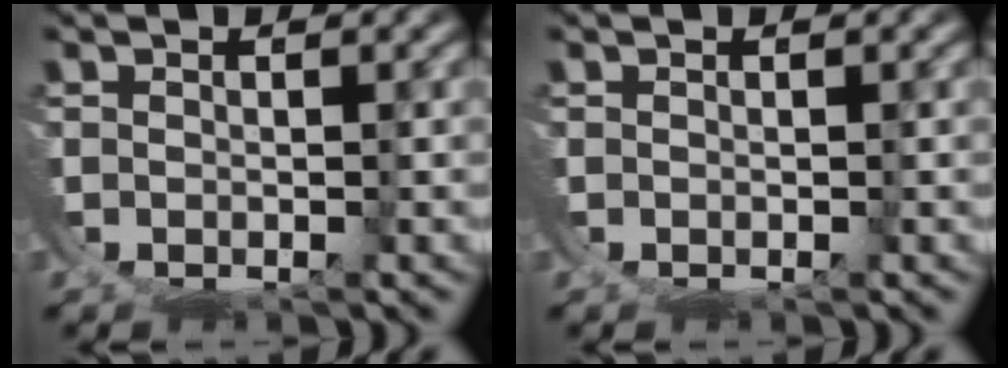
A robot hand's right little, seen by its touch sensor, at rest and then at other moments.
{"total": 0.0}